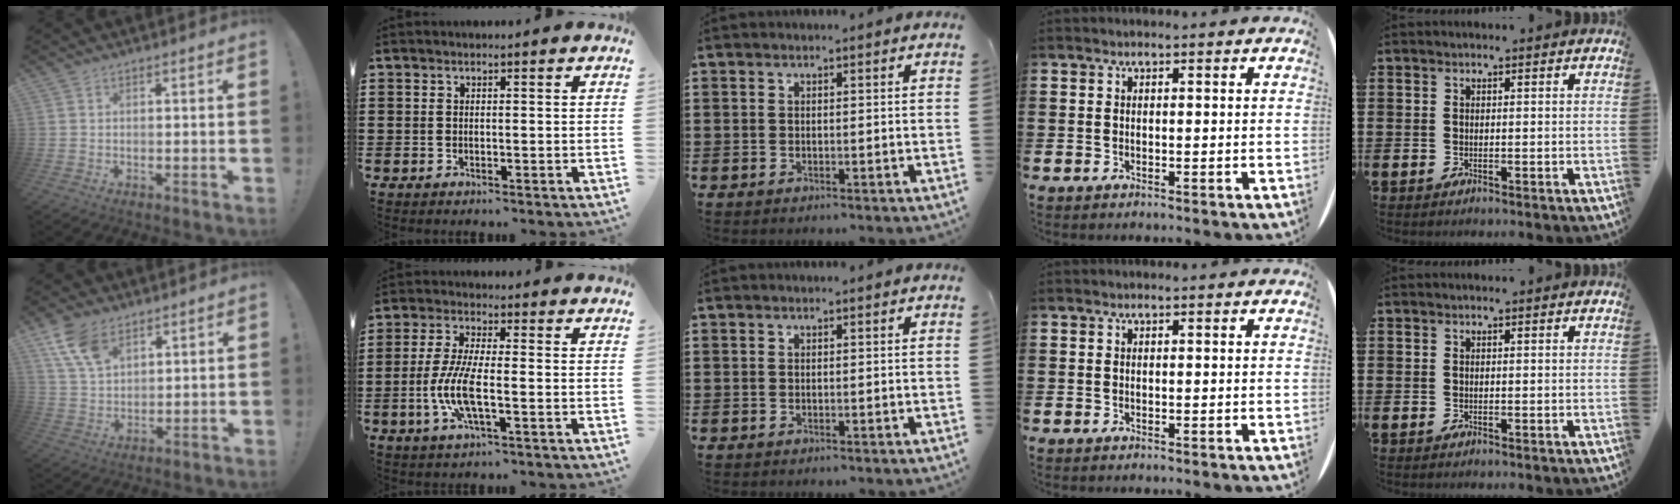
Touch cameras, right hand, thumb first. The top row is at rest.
{"thumb": {"total": 10.5, "force": [6.3, 6.0, 5.9], "torque": [-0.104, -0.024, 0.124]}, "index": {"total": 7.8, "force": [-2.3, 2.2, 7.1], "torque": [-0.161, -0.012, -0.050]}}